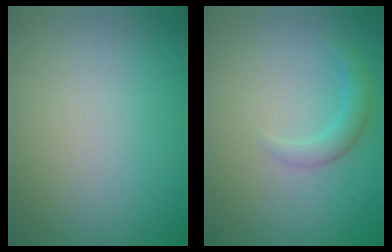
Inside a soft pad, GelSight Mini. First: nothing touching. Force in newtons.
{"total": 2.0, "press": 2.0, "slide": 0.2}